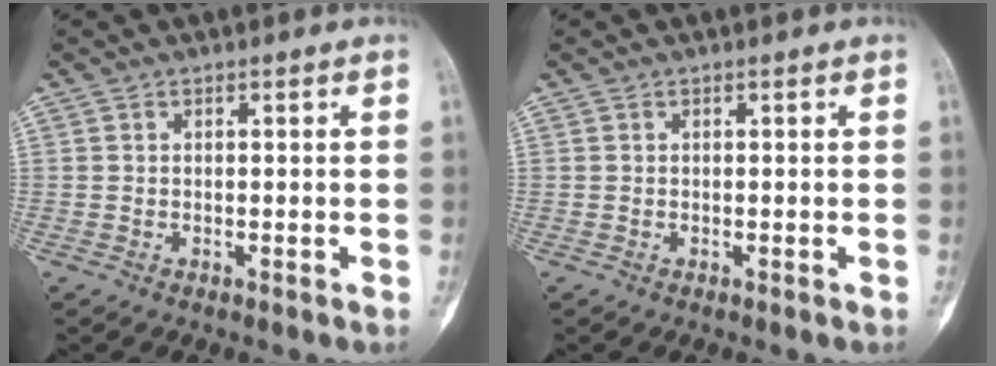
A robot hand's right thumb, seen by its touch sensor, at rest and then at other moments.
{"total": 0.0}